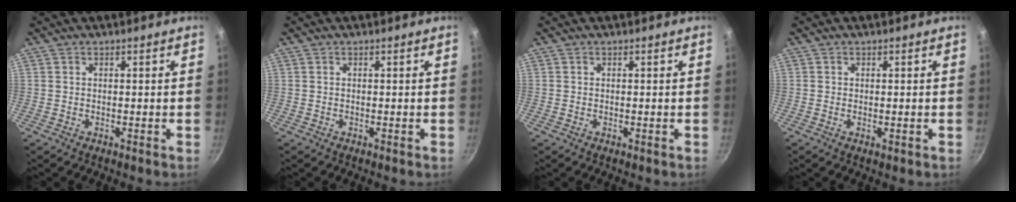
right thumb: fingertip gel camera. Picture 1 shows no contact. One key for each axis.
{"total": 0.0}
{"total": 0.0}
{"total": 0.9, "fx": -0.1, "fy": 0.4, "fz": 0.8, "tx": -0.013, "ty": -0.002, "tz": -0.003}